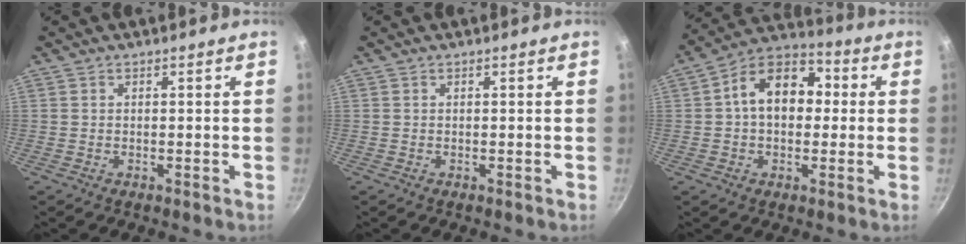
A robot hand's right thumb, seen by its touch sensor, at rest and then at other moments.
{"total": 0.0}
{"total": 14.0, "force": [1.4, 9.8, 9.8], "torque": [-0.111, 0.035, 0.000]}